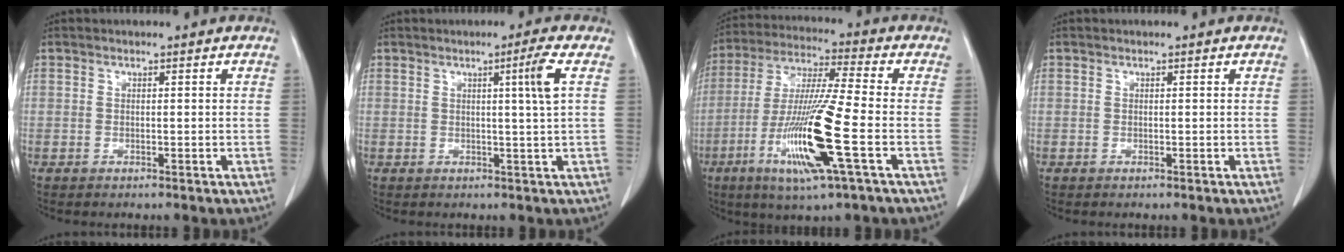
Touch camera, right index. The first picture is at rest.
{"total": 3.8, "force": [1.0, -1.3, 3.4], "torque": [-0.058, -0.007, 0.019]}
{"total": 16.1, "force": [-5.4, 0.0, 15.2], "torque": [-0.310, -0.024, -0.103]}
{"total": 0.0}